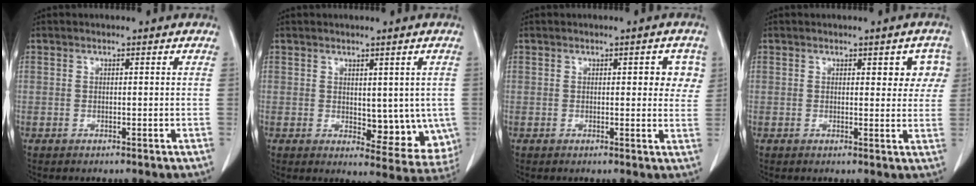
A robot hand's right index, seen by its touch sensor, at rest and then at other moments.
{"total": 8.7, "force": [-0.2, 4.5, 7.4], "torque": [-0.067, -0.015, 0.009]}
{"total": 4.0, "force": [1.2, 1.8, 3.3], "torque": [-0.025, 0.007, 0.010]}
{"total": 4.1, "force": [1.6, 2.0, 3.2], "torque": [-0.021, 0.006, 0.014]}